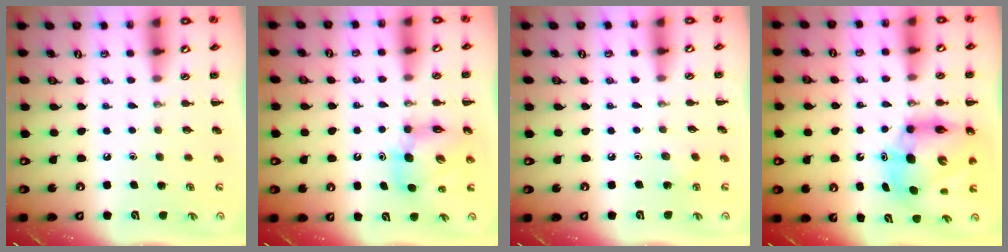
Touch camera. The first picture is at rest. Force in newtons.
{"total": 8.6, "press": 8.3, "slide": 2.3}
{"total": 3.0, "press": 2.9, "slide": 0.9}
{"total": 11.3, "press": 10.8, "slide": 3.2}